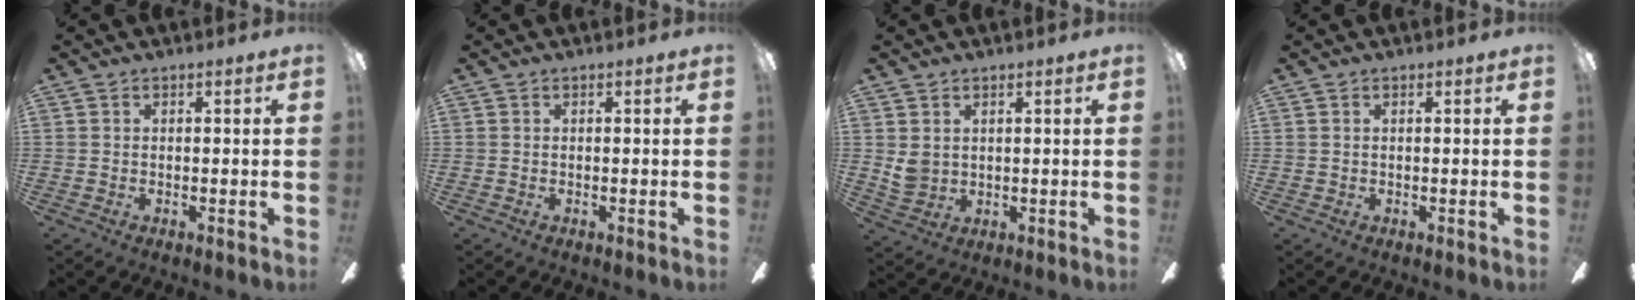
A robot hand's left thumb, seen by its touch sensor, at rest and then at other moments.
{"total": 0.0}
{"total": 3.7, "force": [1.0, 3.1, 1.9], "torque": [-0.029, 0.004, 0.020]}
{"total": 0.6, "force": [-0.4, 0.1, 0.4], "torque": [-0.007, 0.002, -0.008]}